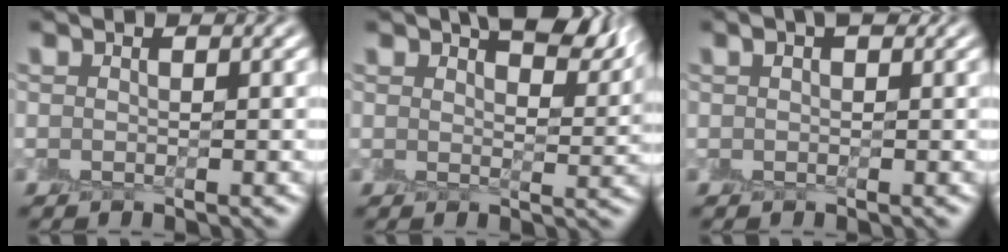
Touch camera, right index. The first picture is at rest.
{"total": 8.5, "force": [5.6, 3.4, 5.5], "torque": [-0.054, 0.024, 0.069]}
{"total": 1.5, "force": [0.9, 0.5, 1.1], "torque": [-0.008, 0.009, 0.013]}